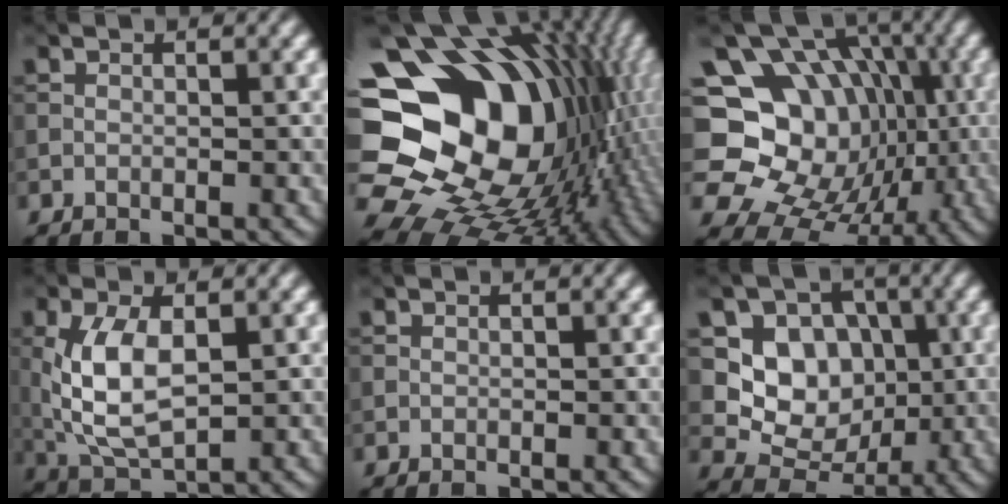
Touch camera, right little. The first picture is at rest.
{"total": 21.1, "force": [0.3, 16.7, 12.9], "torque": [-0.227, -0.020, 0.028]}
{"total": 17.4, "force": [-0.4, 15.0, 8.9], "torque": [-0.164, 0.024, -0.010]}
{"total": 6.4, "force": [0.5, 3.4, 5.5], "torque": [-0.125, -0.002, 0.016]}
{"total": 0.0}
{"total": 6.8, "force": [0.7, 5.8, 3.4], "torque": [-0.045, -0.007, 0.000]}